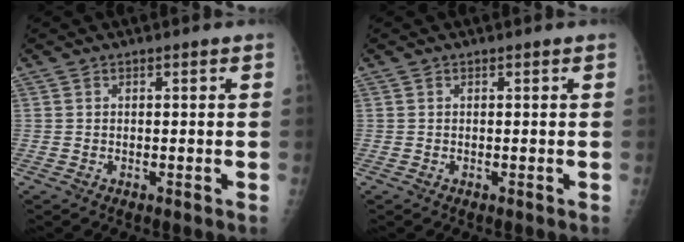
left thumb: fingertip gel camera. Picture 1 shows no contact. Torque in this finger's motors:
{"motor_torque": [0.00, 0.00, -0.10, -0.10, 0.00]}